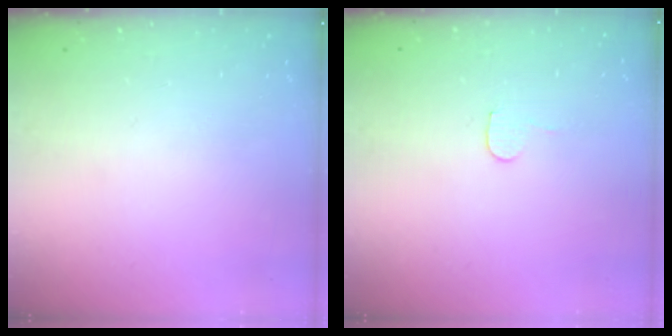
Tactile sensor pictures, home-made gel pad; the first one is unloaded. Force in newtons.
{"total": 4.5, "press": 4.5, "slide": 0.4}